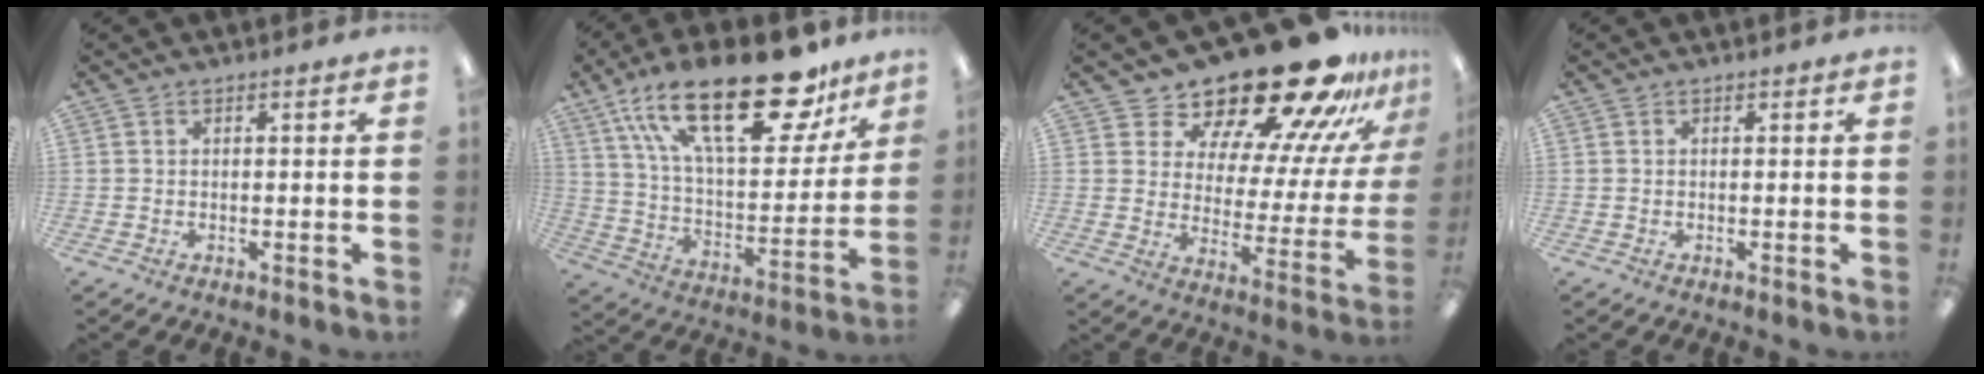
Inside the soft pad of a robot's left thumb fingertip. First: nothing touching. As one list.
[{"total": 30.4, "force": [18.1, 12.8, 20.8], "torque": [-0.342, -0.098, 0.304]}, {"total": 23.2, "force": [20.3, 6.7, 9.1], "torque": [-0.130, -0.162, 0.346]}, {"total": 0.0}]